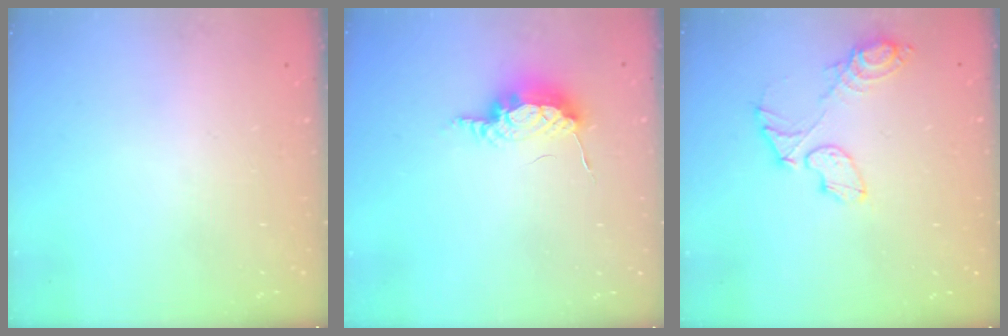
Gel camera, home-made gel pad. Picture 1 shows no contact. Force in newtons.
{"total": 7.5, "press": 7.5, "slide": 0.9}
{"total": 10.0, "press": 9.9, "slide": 0.7}